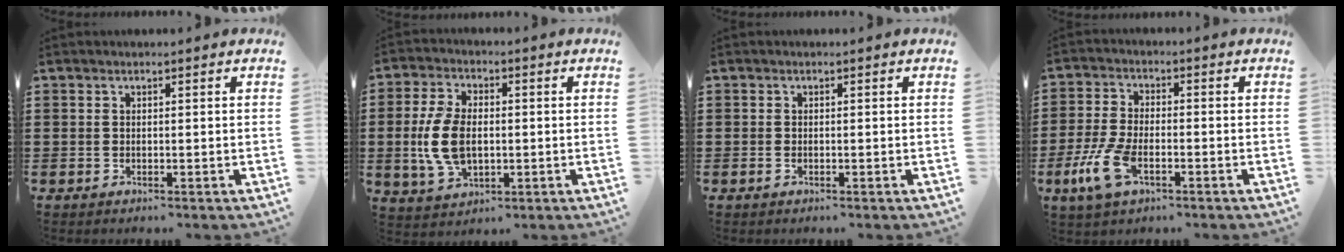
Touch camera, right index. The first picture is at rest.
{"total": 8.4, "force": [-0.5, 5.0, 6.8], "torque": [-0.166, 0.000, -0.017]}
{"total": 0.6, "force": [-0.4, 0.2, 0.5], "torque": [-0.010, -0.005, -0.005]}
{"total": 7.9, "force": [-3.1, 3.5, 6.4], "torque": [-0.160, -0.011, -0.063]}